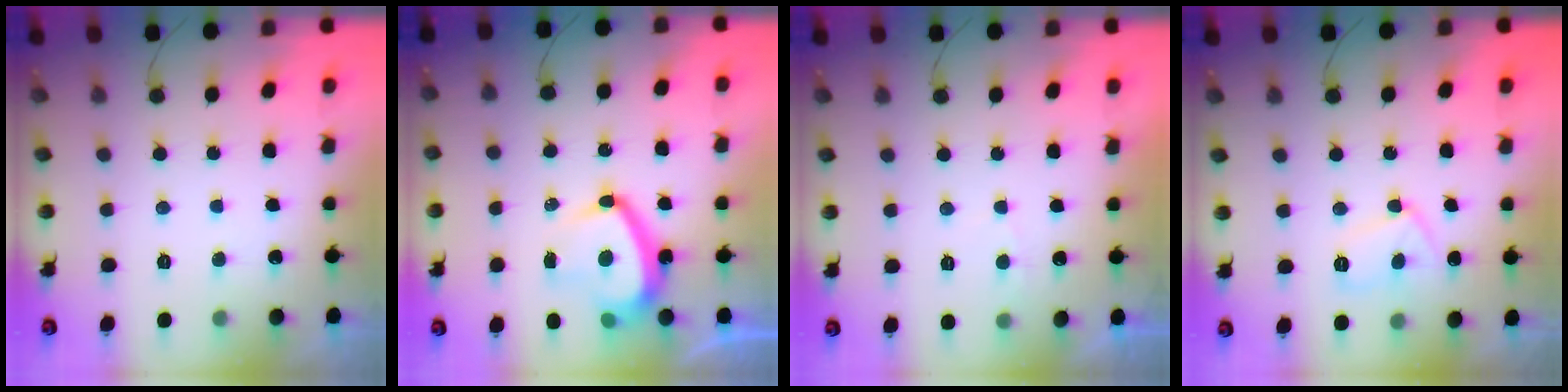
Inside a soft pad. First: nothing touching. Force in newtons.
{"total": 11.5, "press": 11.4, "slide": 1.6}
{"total": 1.3, "press": 1.2, "slide": 0.5}
{"total": 6.5, "press": 6.5, "slide": 0.6}